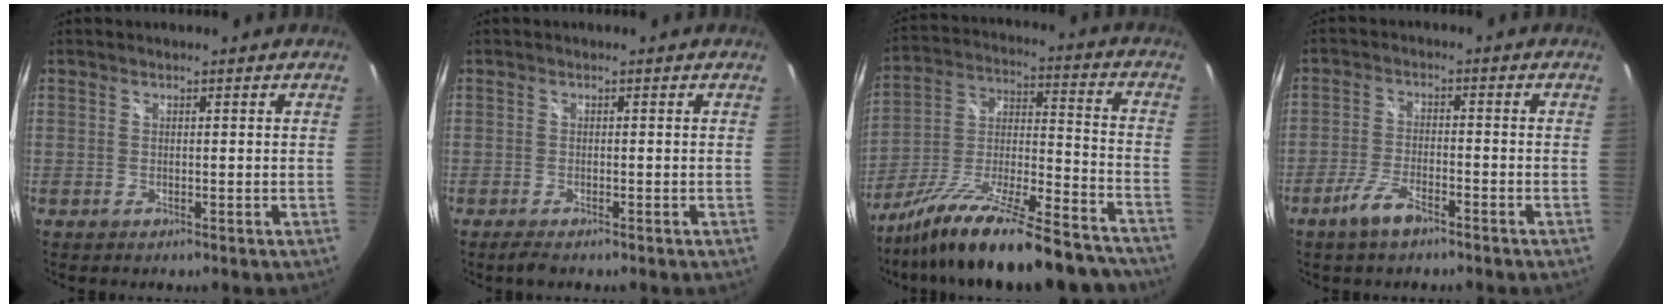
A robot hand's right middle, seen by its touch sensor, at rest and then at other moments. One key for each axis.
{"total": 1.9, "fx": -1.5, "fy": 0.4, "fz": 1.1, "tx": -0.022, "ty": -0.008, "tz": -0.026}
{"total": 25.9, "fx": -20.6, "fy": 5.7, "fz": 14.5, "tx": -0.252, "ty": -0.028, "tz": -0.312}
{"total": 5.6, "fx": -4.0, "fy": 1.6, "fz": 3.6, "tx": -0.089, "ty": -0.005, "tz": -0.075}